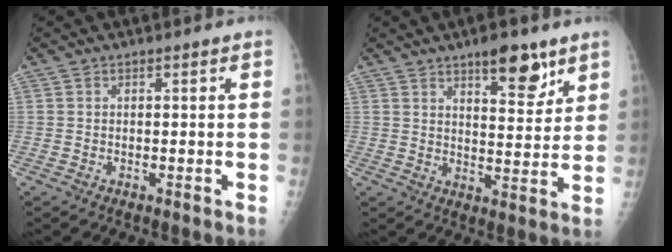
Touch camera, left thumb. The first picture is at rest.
{"total": 9.4, "force": [6.1, 3.5, 6.2], "torque": [-0.066, -0.039, 0.093]}